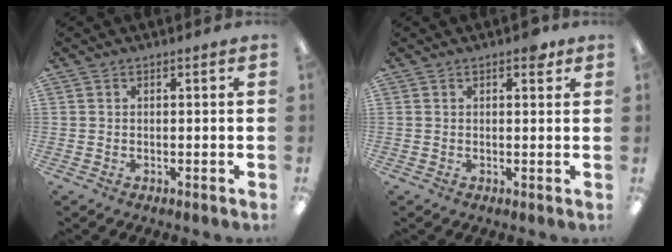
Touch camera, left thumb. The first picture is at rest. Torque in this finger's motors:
{"motor_torque": [0.29, 0.05, 0.38, -0.41, 0.05]}